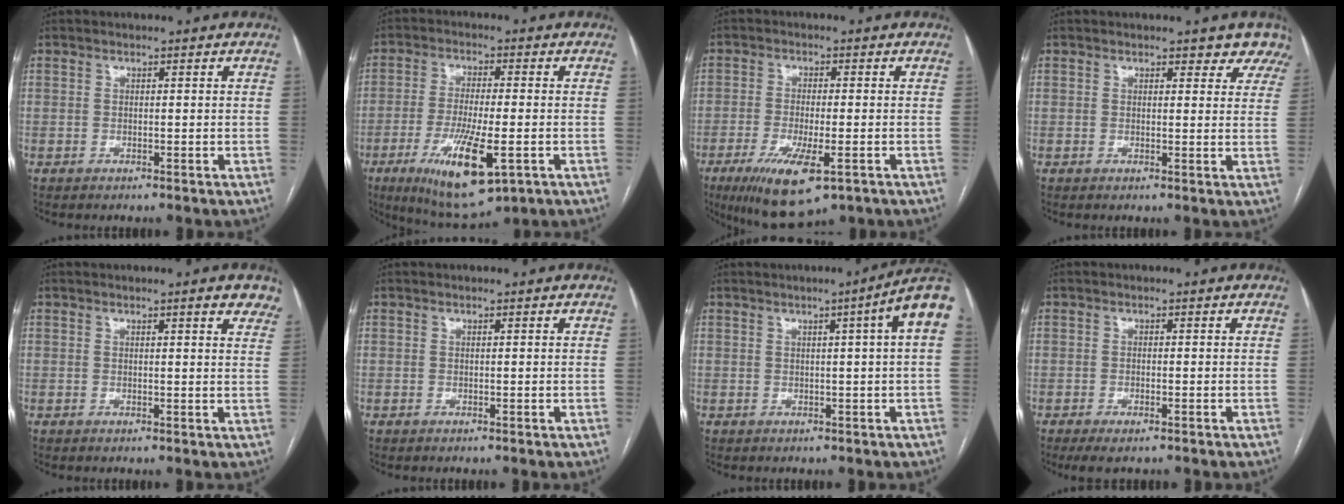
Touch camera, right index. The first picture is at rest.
{"total": 13.2, "force": [-5.1, 2.9, 11.8], "torque": [-0.217, -0.031, -0.075]}
{"total": 10.4, "force": [-5.2, 2.6, 8.6], "torque": [-0.156, -0.025, -0.080]}
{"total": 5.0, "force": [4.4, 2.2, 1.1], "torque": [0.016, -0.007, 0.026]}
{"total": 4.5, "force": [3.6, 0.7, 2.7], "torque": [-0.022, -0.007, 0.025]}
{"total": 0.0}
{"total": 6.1, "force": [1.8, -1.0, 5.8], "torque": [-0.069, 0.009, 0.018]}
{"total": 3.3, "force": [-2.1, 0.9, 2.3], "torque": [-0.040, -0.006, -0.031]}